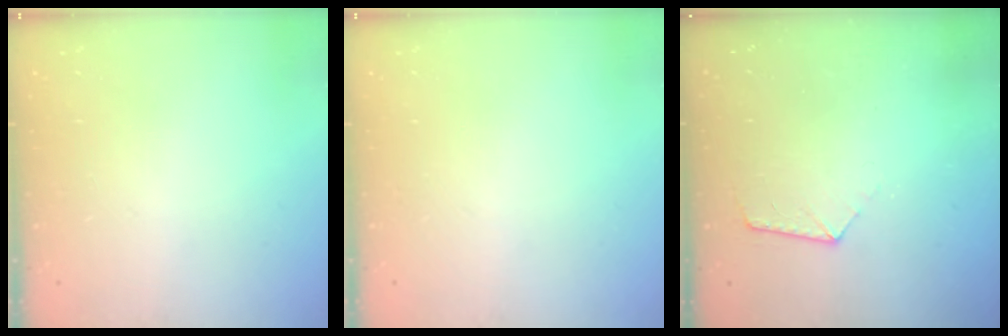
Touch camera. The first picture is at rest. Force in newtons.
{"total": 0.0}
{"total": 7.3, "press": 7.3, "slide": 0.7}